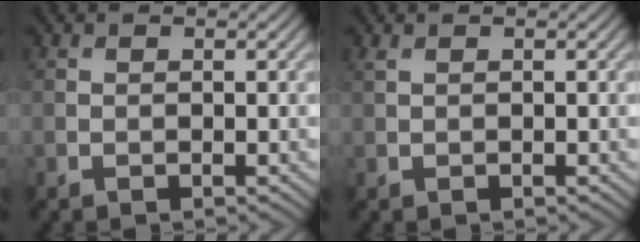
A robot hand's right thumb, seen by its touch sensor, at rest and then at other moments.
{"total": 0.6, "force": [0.4, 0.1, 0.4], "torque": [-0.012, 0.004, 0.009]}